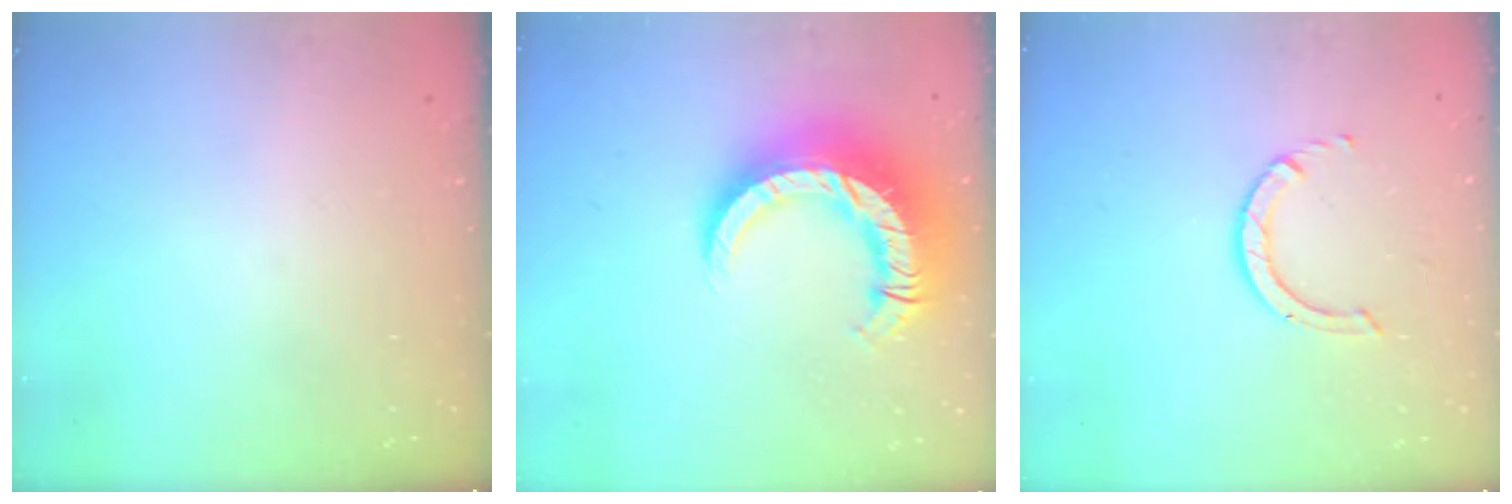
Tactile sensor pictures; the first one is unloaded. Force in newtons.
{"total": 15.7, "press": 15.6, "slide": 1.7}
{"total": 3.5, "press": 3.5, "slide": 0.3}